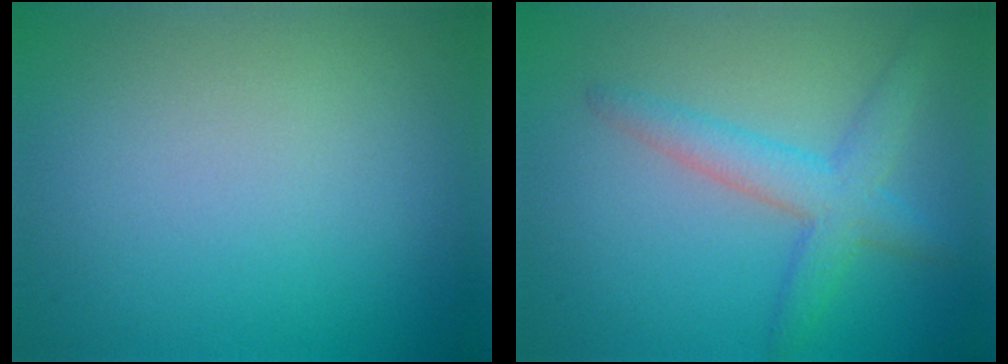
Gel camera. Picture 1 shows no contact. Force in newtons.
{"total": 3.6, "press": 3.6, "slide": 0.1}